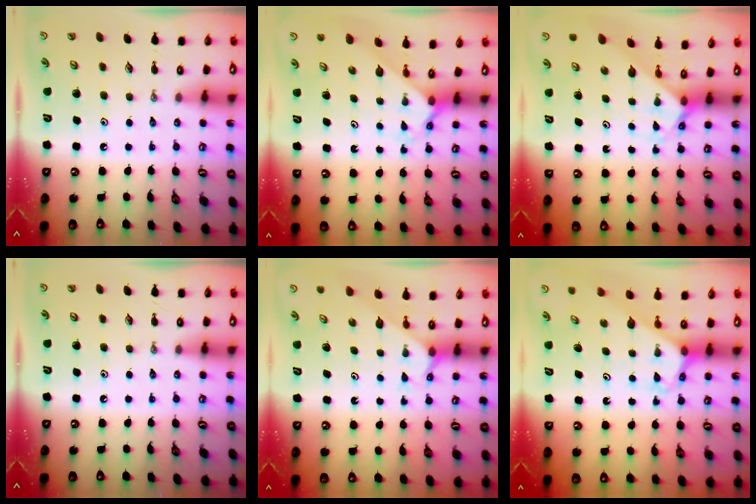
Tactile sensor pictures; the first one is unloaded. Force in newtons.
{"total": 2.4, "press": 2.4, "slide": 0.1}
{"total": 2.2, "press": 2.2, "slide": 0.1}
{"total": 0.0}
{"total": 2.9, "press": 2.9, "slide": 0.4}
{"total": 3.0, "press": 3.0, "slide": 0.2}